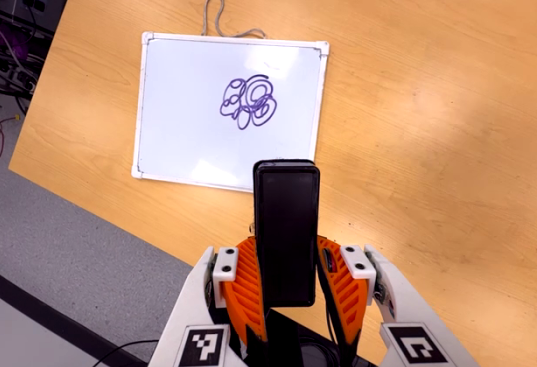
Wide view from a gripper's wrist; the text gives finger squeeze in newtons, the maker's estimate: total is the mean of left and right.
{"total": 4.7, "left": 3.4, "right": 6.0}